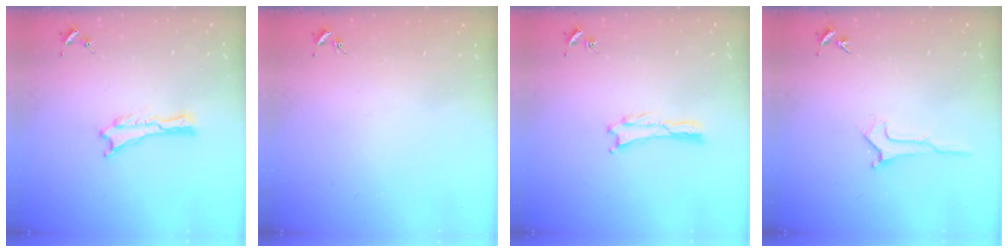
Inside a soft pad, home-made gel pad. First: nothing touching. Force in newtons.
{"total": 0.0}
{"total": 0.0}
{"total": 1.0, "press": 1.0, "slide": 0.0}